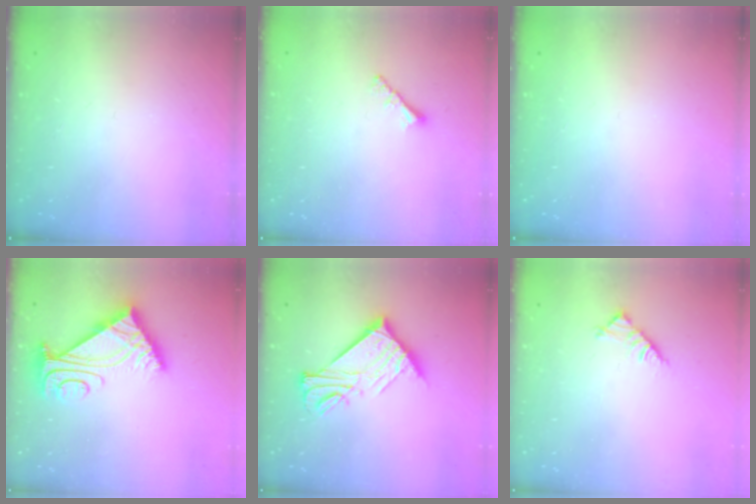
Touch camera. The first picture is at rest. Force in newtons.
{"total": 1.9, "press": 1.8, "slide": 0.5}
{"total": 0.0}
{"total": 8.1, "press": 8.1, "slide": 1.0}
{"total": 15.4, "press": 15.4, "slide": 0.4}
{"total": 4.7, "press": 4.7, "slide": 0.9}